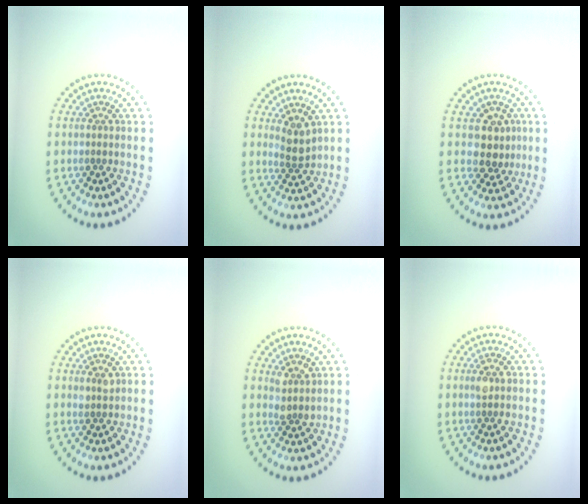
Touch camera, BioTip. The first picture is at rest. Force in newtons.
{"total": 2.1, "press": 1.7, "slide": 1.2}
{"total": 2.9, "press": 2.6, "slide": 1.3}
{"total": 0.9, "press": 0.9, "slide": 0.1}
{"total": 1.7, "press": 1.5, "slide": 0.7}
{"total": 1.4, "press": 1.3, "slide": 0.6}